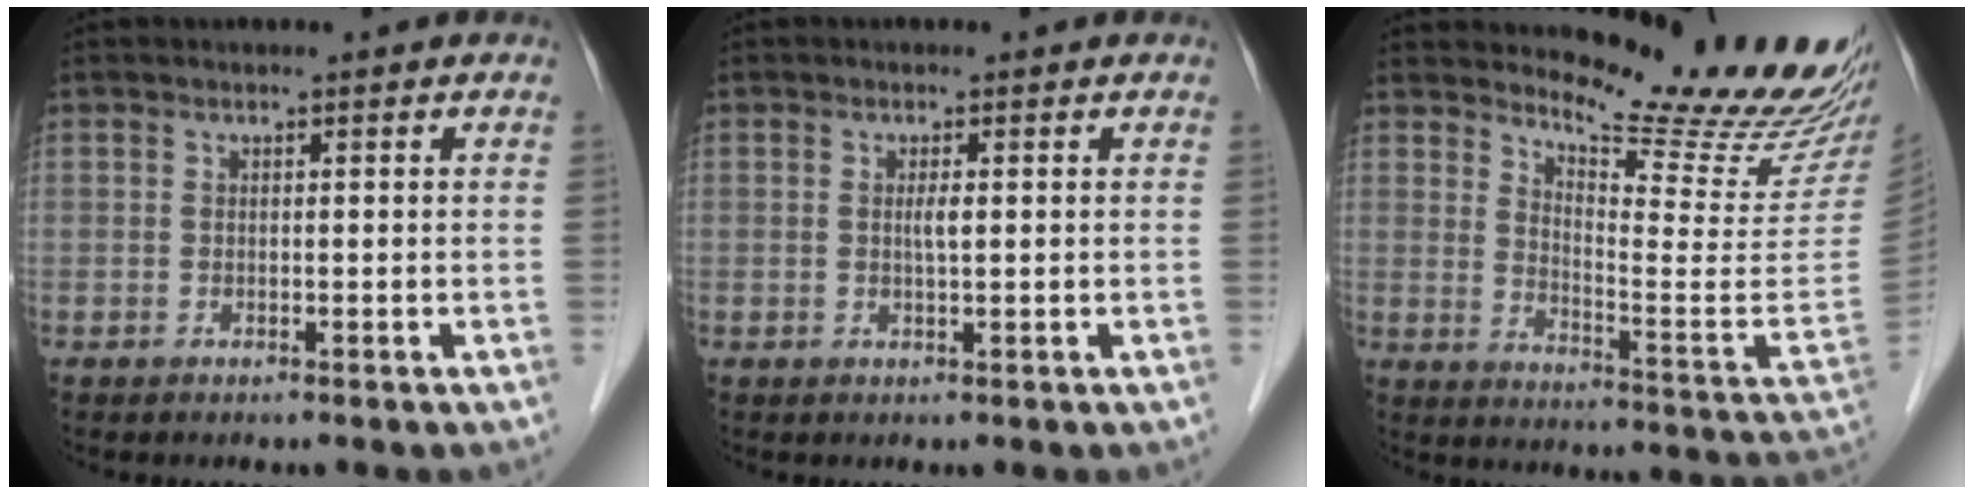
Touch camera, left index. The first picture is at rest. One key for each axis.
{"total": 1.4, "fx": 0.4, "fy": 0.1, "fz": 1.3, "tx": -0.029, "ty": 0.001, "tz": 0.006}
{"total": 18.6, "fx": 17.4, "fy": -0.4, "fz": 6.6, "tx": -0.110, "ty": -0.126, "tz": 0.227}